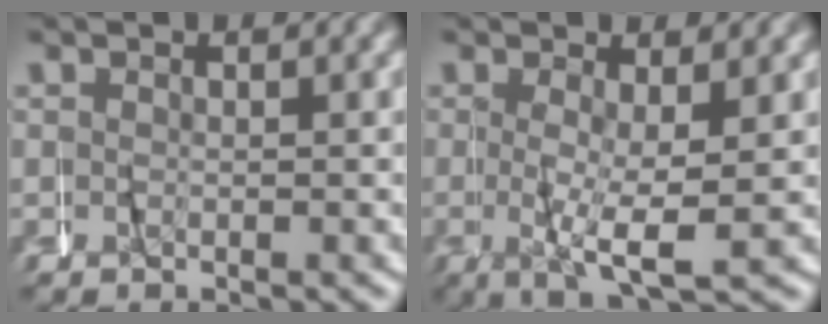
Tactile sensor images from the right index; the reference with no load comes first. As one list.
[{"total": 4.1, "force": [-0.9, 0.6, 3.9], "torque": [-0.070, -0.007, -0.011]}]